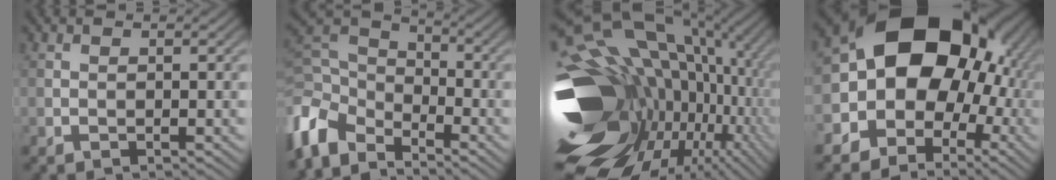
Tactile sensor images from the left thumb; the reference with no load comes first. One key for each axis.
{"total": 9.0, "fx": -5.3, "fy": 5.3, "fz": 5.1, "tx": -0.125, "ty": -0.009, "tz": -0.125}
{"total": 21.4, "fx": -1.2, "fy": 15.4, "fz": 14.8, "tx": -0.314, "ty": -0.018, "tz": 0.016}
{"total": 18.5, "fx": 1.7, "fy": 15.2, "fz": 10.4, "tx": -0.158, "ty": 0.004, "tz": 0.012}